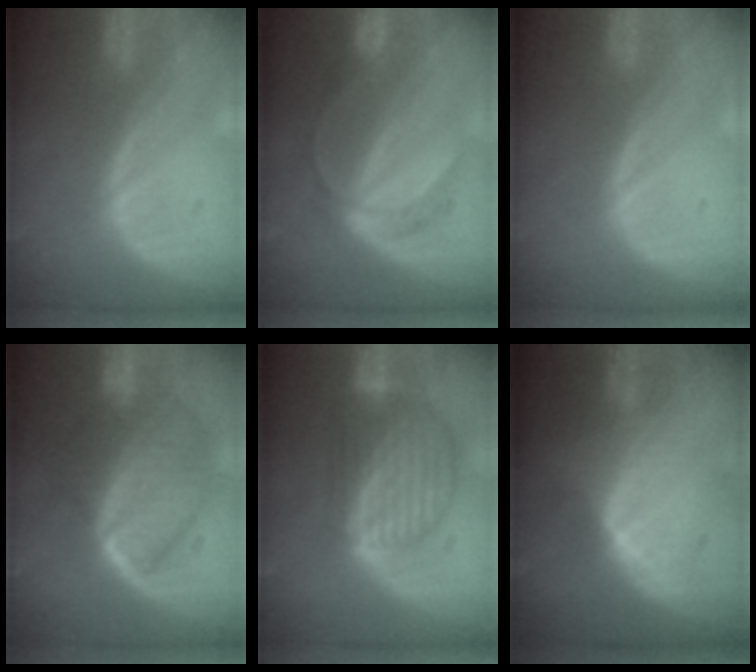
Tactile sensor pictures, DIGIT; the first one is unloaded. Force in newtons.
{"total": 5.3, "press": 5.3, "slide": 0.1}
{"total": 0.6, "press": 0.1, "slide": 0.6}
{"total": 10.3, "press": 10.2, "slide": 1.0}
{"total": 8.7, "press": 7.7, "slide": 4.1}
{"total": 6.5, "press": 6.2, "slide": 1.8}